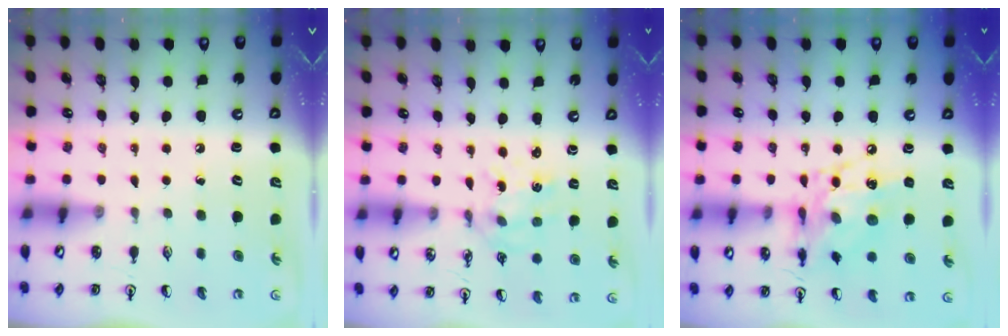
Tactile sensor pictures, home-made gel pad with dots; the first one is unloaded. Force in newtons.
{"total": 1.5, "press": 1.4, "slide": 0.5}
{"total": 12.8, "press": 12.7, "slide": 0.9}